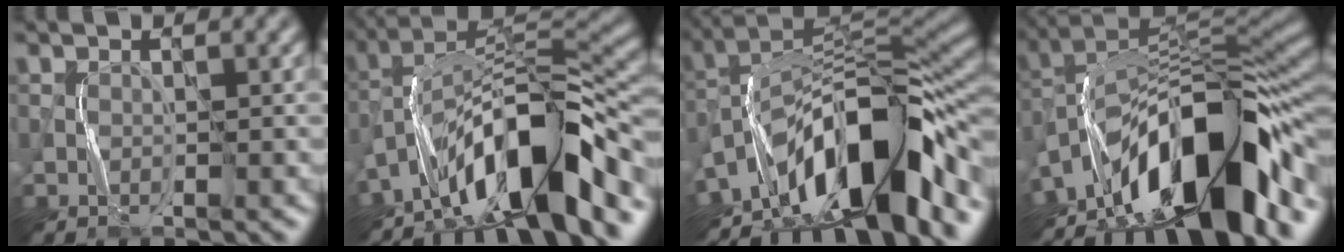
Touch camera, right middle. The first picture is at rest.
{"total": 11.5, "force": [-6.5, 3.2, 8.9], "torque": [-0.137, 0.026, -0.118]}
{"total": 13.3, "force": [-7.8, 4.6, 9.8], "torque": [-0.136, 0.028, -0.146]}
{"total": 13.5, "force": [-7.8, 4.3, 10.2], "torque": [-0.146, 0.032, -0.141]}